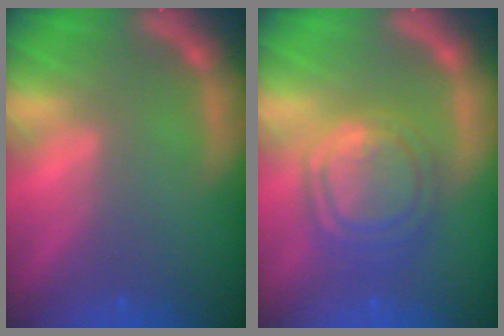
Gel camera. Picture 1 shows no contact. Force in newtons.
{"total": 7.6}